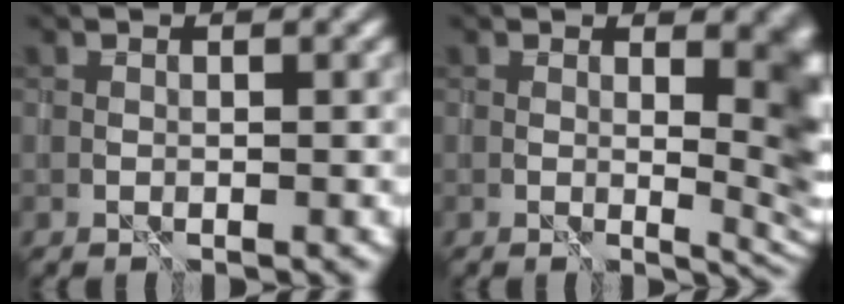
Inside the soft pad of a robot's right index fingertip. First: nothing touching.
{"total": 7.9, "force": [1.3, 3.3, 7.0], "torque": [-0.051, -0.007, 0.019]}